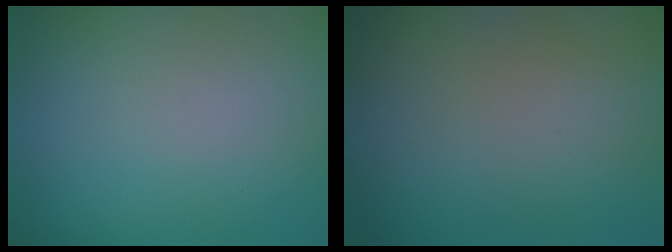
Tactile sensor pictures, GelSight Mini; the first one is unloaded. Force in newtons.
{"total": 0.0}